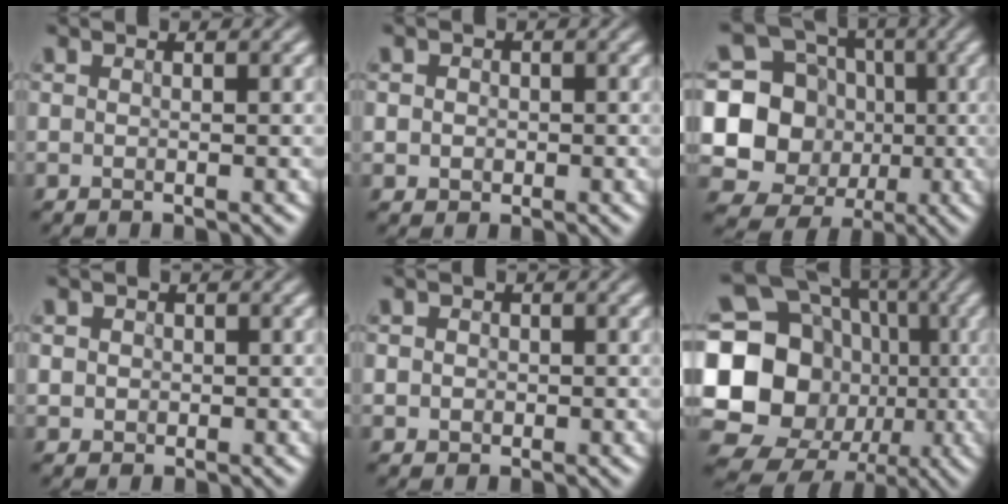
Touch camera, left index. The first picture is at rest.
{"total": 2.7, "force": [0.4, 2.5, 0.9], "torque": [0.007, 0.026, -0.013]}
{"total": 13.1, "force": [0.1, 12.3, 4.6], "torque": [-0.126, 0.005, -0.007]}
{"total": 2.3, "force": [0.7, 2.0, 0.7], "torque": [0.006, 0.016, -0.002]}
{"total": 2.4, "force": [0.5, 2.3, 0.8], "torque": [0.008, 0.022, -0.014]}
{"total": 22.6, "force": [-1.5, 20.4, 9.7], "torque": [-0.192, 0.018, -0.066]}